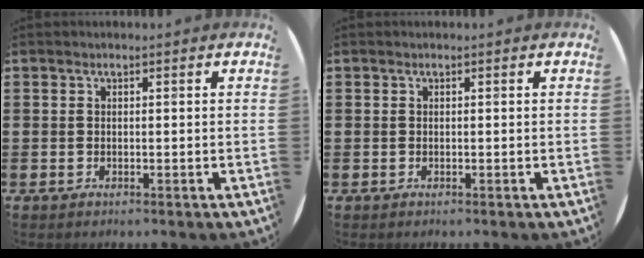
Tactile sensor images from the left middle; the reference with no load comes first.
{"total": 0.0}